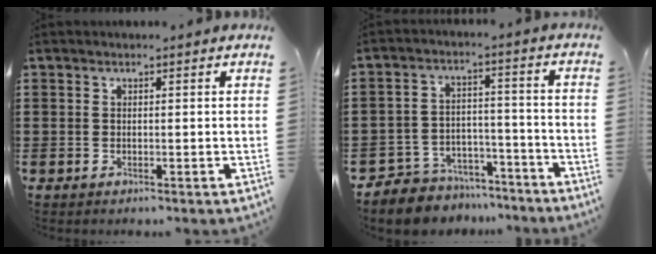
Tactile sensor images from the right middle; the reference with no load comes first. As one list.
[{"total": 6.3, "force": [-6.0, 1.9, -0.2], "torque": [-0.004, 0.019, -0.122]}]